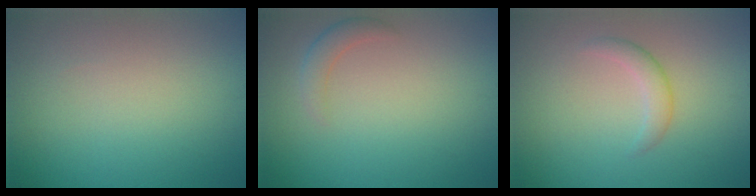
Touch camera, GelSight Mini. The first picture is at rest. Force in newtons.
{"total": 1.5, "press": 1.5, "slide": 0.1}
{"total": 1.6, "press": 1.6, "slide": 0.1}